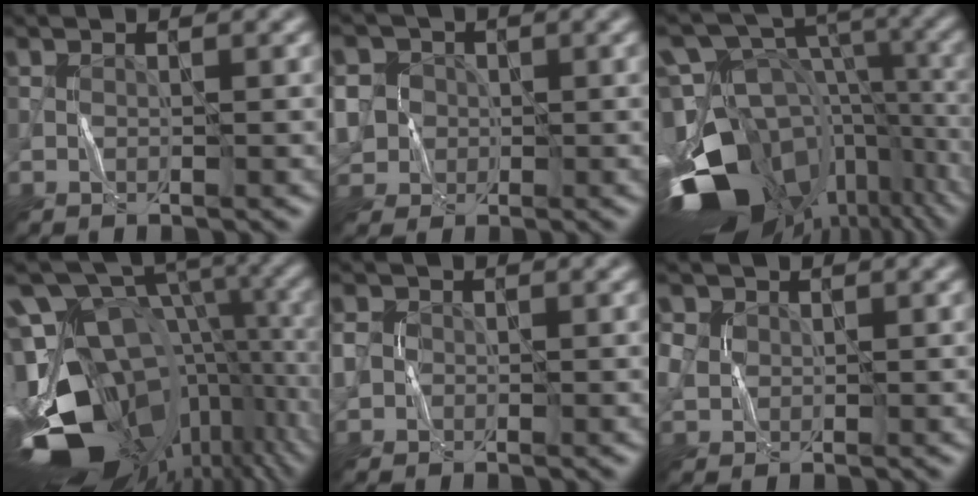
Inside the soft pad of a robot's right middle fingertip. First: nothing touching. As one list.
[{"total": 6.8, "force": [-0.3, 6.3, 2.6], "torque": [-0.065, 0.030, -0.032]}, {"total": 16.9, "force": [-8.1, 10.5, 10.6], "torque": [-0.200, 0.020, -0.120]}, {"total": 17.6, "force": [-5.0, 11.7, 12.2], "torque": [-0.202, 0.017, -0.066]}, {"total": 2.8, "force": [0.0, 2.5, 1.2], "torque": [-0.025, 0.008, -0.006]}, {"total": 2.8, "force": [0.5, 2.4, 1.2], "torque": [-0.042, 0.015, 0.007]}]